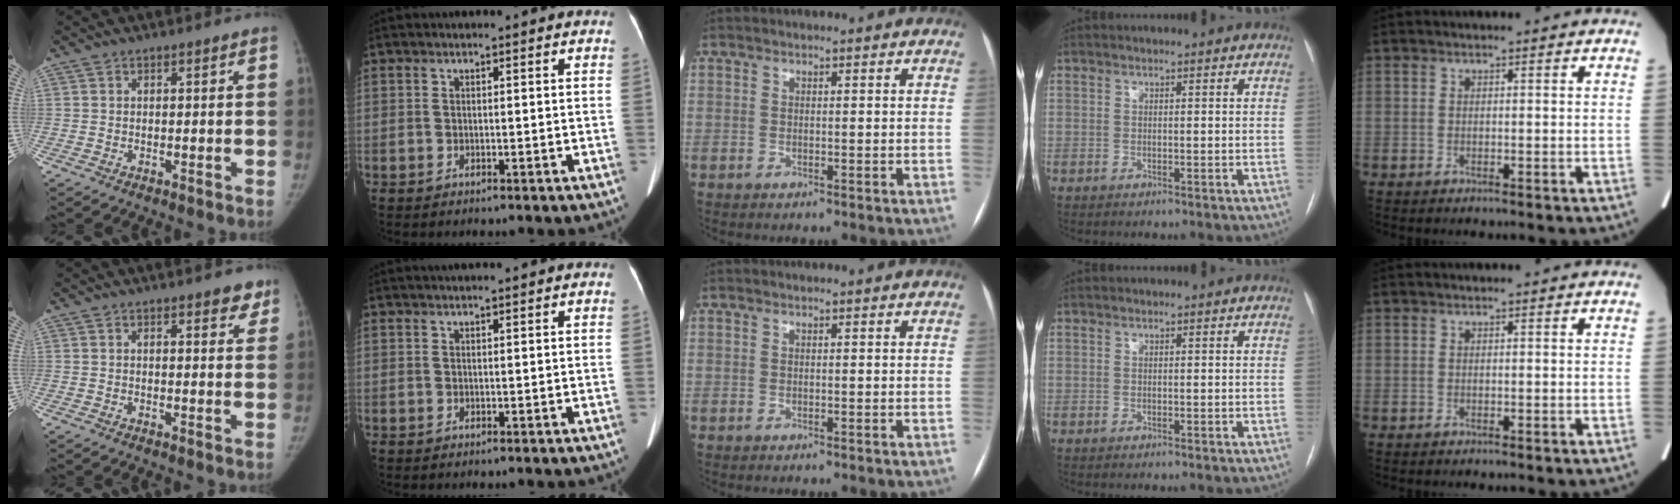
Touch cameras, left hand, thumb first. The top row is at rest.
{"thumb": {"total": 3.2, "force": [2.2, 1.2, 2.0], "torque": [-0.005, -0.010, 0.024]}, "index": {"total": 1.7, "force": [1.4, -0.1, 1.0], "torque": [-0.011, 0.020, 0.028]}}